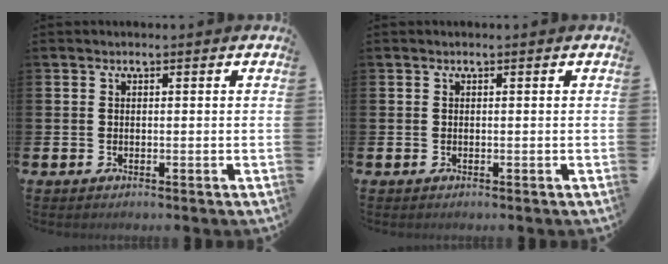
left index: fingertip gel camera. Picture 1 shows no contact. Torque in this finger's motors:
{"motor_torque": [0.00, 0.00, 0.01, 0.00]}